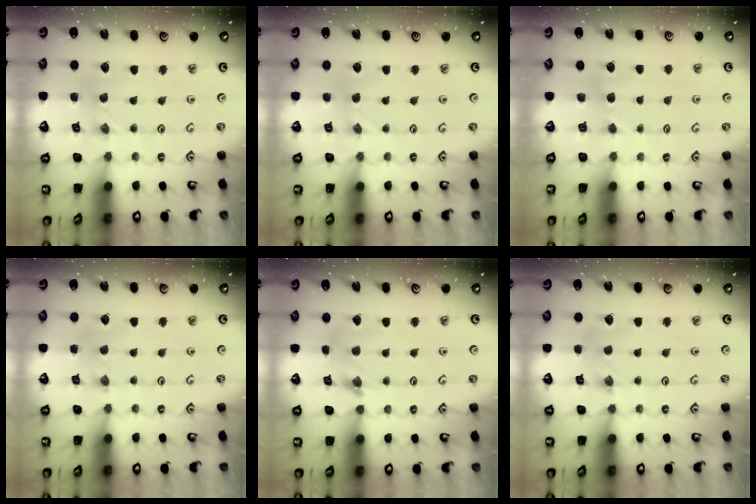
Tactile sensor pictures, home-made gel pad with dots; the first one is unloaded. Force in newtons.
{"total": 0.9, "press": 0.9, "slide": 0.2}
{"total": 3.3, "press": 3.3, "slide": 0.6}
{"total": 0.9, "press": 0.9, "slide": 0.1}
{"total": 3.2, "press": 3.2, "slide": 0.4}
{"total": 0.9, "press": 0.9, "slide": 0.3}